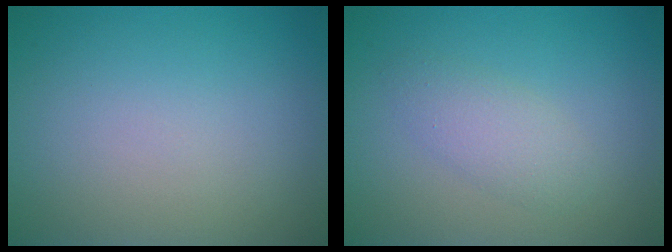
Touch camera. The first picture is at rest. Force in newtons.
{"total": 2.2, "press": 2.2, "slide": 0.1}